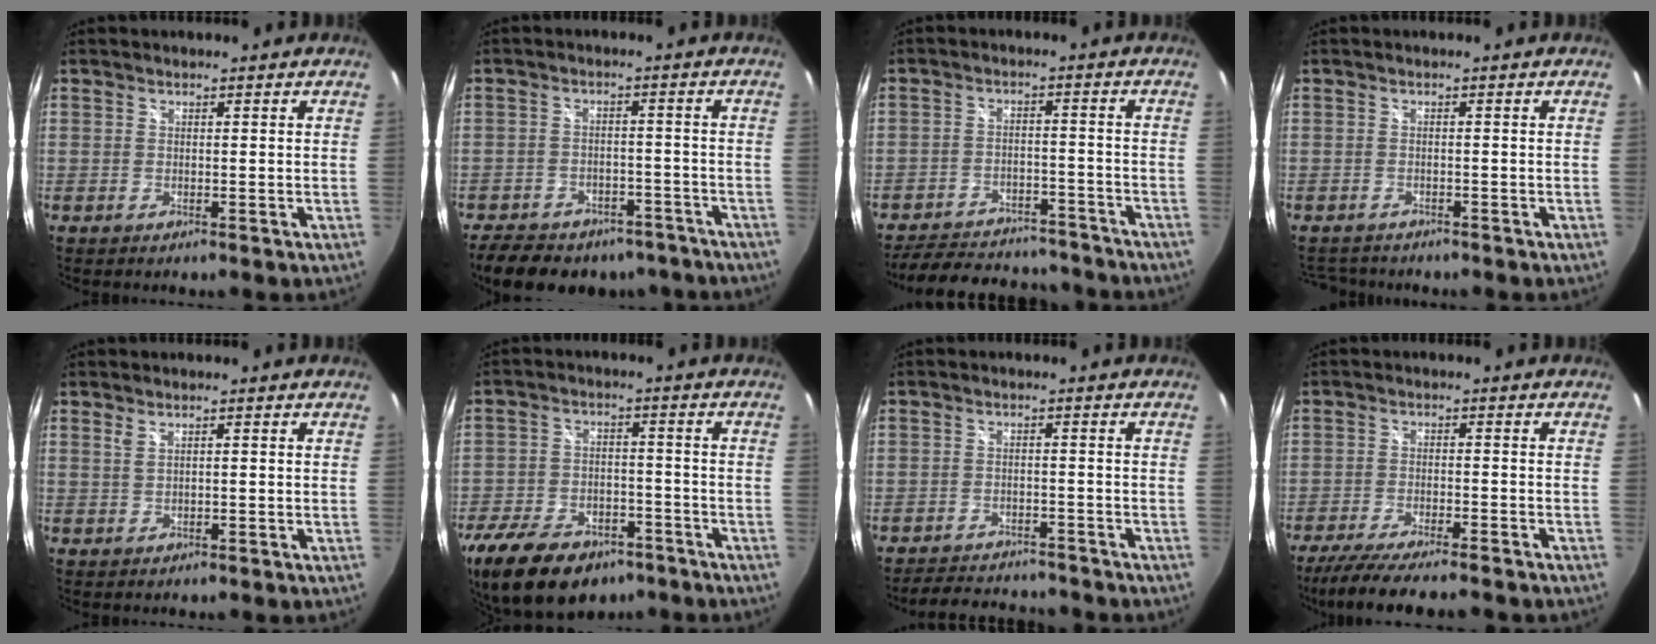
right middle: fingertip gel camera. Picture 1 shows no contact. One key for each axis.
{"total": 18.1, "fx": -14.1, "fy": 8.9, "fz": 7.1, "tx": -0.161, "ty": 0.015, "tz": -0.178}
{"total": 18.7, "fx": -16.0, "fy": 6.7, "fz": 7.0, "tx": -0.153, "ty": 0.020, "tz": -0.207}
{"total": 4.4, "fx": -3.9, "fy": 1.7, "fz": 1.1, "tx": -0.028, "ty": -0.004, "tz": -0.061}
{"total": 1.5, "fx": 0.2, "fy": 0.6, "fz": 1.4, "tx": -0.026, "ty": 0.000, "tz": 0.005}
{"total": 18.9, "fx": -12.6, "fy": 10.2, "fz": 9.8, "tx": -0.223, "ty": -0.014, "tz": -0.194}
{"total": 8.6, "fx": -8.0, "fy": 2.5, "fz": 2.1, "tx": -0.058, "ty": 0.023, "tz": -0.110}
{"total": 13.7, "fx": -11.7, "fy": 1.8, "fz": 7.0, "tx": -0.143, "ty": -0.031, "tz": -0.183}